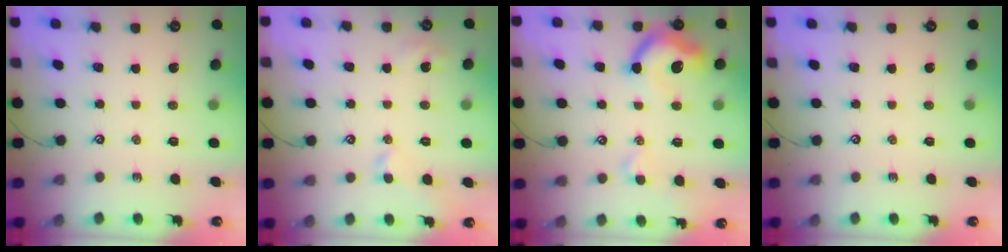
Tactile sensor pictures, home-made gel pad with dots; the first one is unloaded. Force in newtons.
{"total": 1.7, "press": 1.6, "slide": 0.6}
{"total": 9.4, "press": 9.3, "slide": 1.6}
{"total": 0.0}